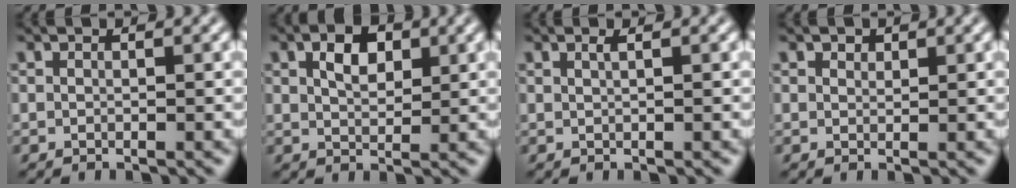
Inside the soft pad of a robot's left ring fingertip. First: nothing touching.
{"total": 3.0, "force": [1.3, 1.7, 2.1], "torque": [-0.040, 0.006, 0.021]}
{"total": 0.8, "force": [0.4, 0.2, 0.7], "torque": [-0.008, 0.001, 0.006]}
{"total": 0.9, "force": [0.7, 0.5, 0.2], "torque": [-0.004, -0.001, 0.010]}